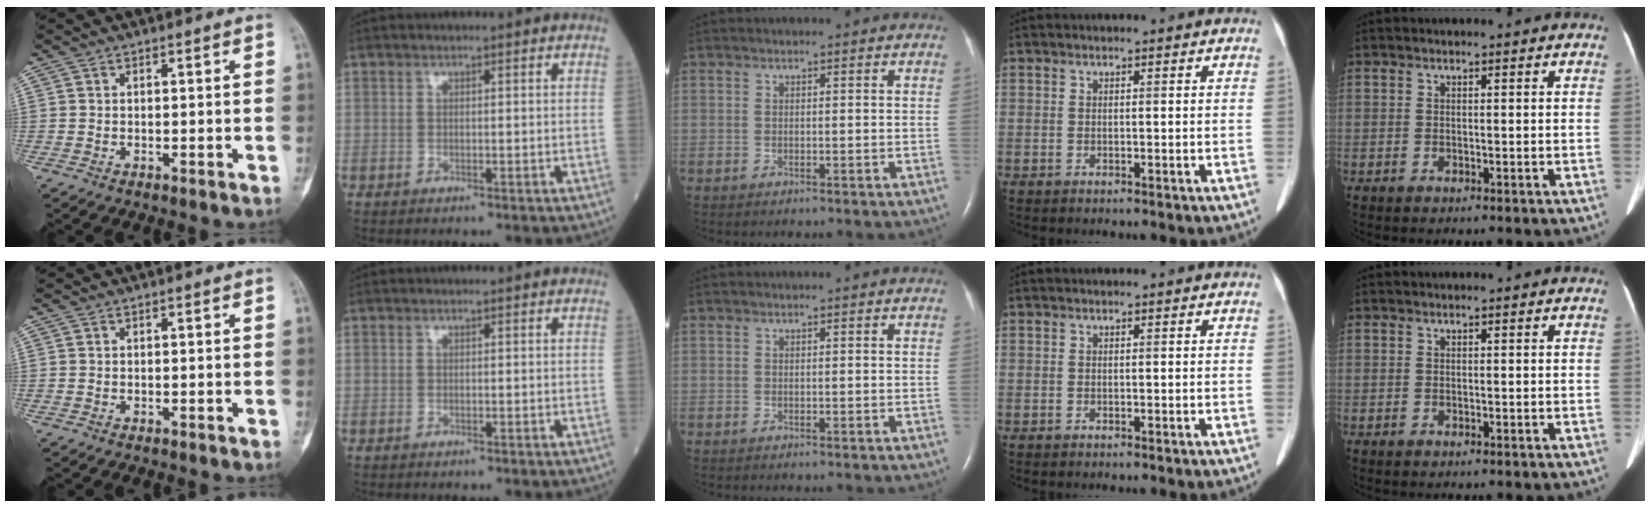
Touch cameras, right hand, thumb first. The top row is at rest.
{}